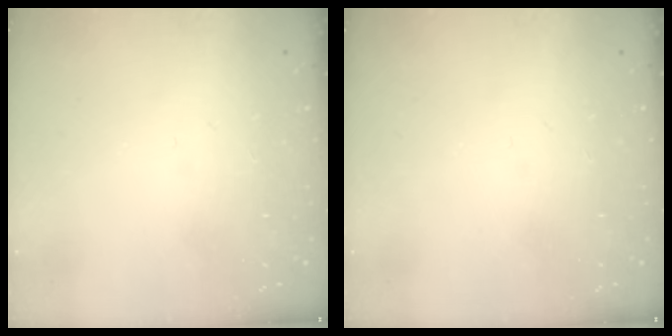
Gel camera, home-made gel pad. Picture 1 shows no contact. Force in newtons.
{"total": 0.0}